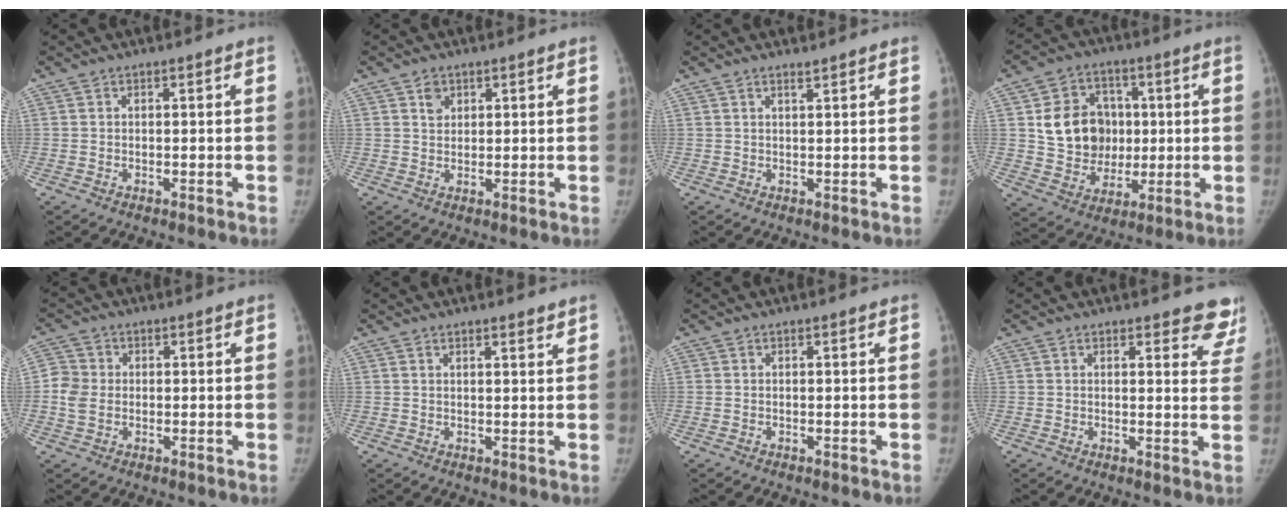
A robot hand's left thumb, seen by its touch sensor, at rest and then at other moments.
{"total": 2.6, "force": [1.4, 2.0, 0.9], "torque": [0.002, -0.007, 0.023]}
{"total": 1.0, "force": [0.9, 0.2, 0.4], "torque": [-0.006, -0.007, 0.016]}
{"total": 14.2, "force": [2.1, 12.2, 7.1], "torque": [-0.072, 0.002, 0.049]}
{"total": 4.6, "force": [-0.3, 3.9, 2.3], "torque": [-0.045, 0.007, -0.010]}
{"total": 2.2, "force": [1.9, 0.5, 1.0], "torque": [-0.003, -0.008, 0.026]}
{"total": 0.0}
{"total": 7.4, "force": [6.8, 2.6, 1.6], "torque": [0.032, -0.035, 0.047]}